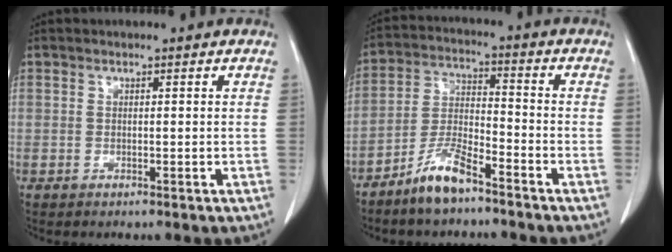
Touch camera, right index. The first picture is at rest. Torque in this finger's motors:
{"motor_torque": [0.56, -0.53, 0.19, 0.10]}